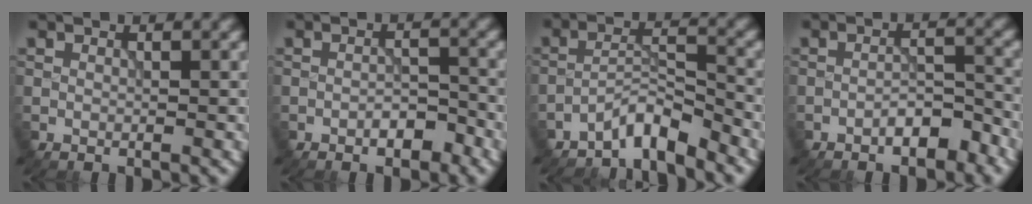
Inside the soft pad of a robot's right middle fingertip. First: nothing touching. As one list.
[{"total": 2.5, "force": [-1.5, 1.1, 1.7], "torque": [-0.024, 0.006, -0.025]}, {"total": 4.0, "force": [-3.5, 0.7, 1.7], "torque": [-0.027, 0.011, -0.072]}, {"total": 3.4, "force": [-2.2, 1.2, 2.2], "torque": [-0.030, 0.012, -0.038]}]